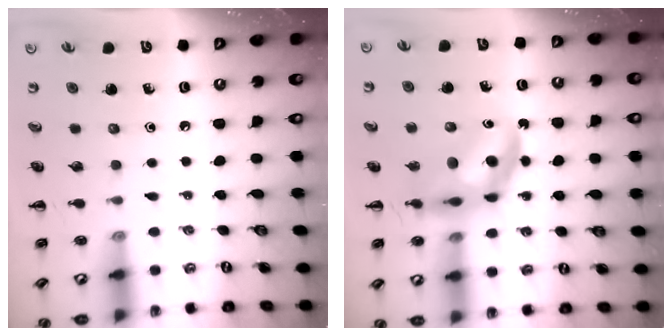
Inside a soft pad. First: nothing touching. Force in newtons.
{"total": 8.7, "press": 8.3, "slide": 2.7}